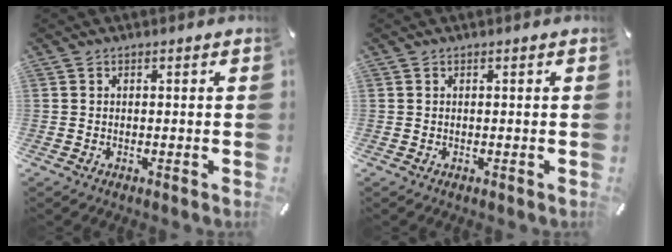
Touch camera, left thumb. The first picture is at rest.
{"total": 0.0}